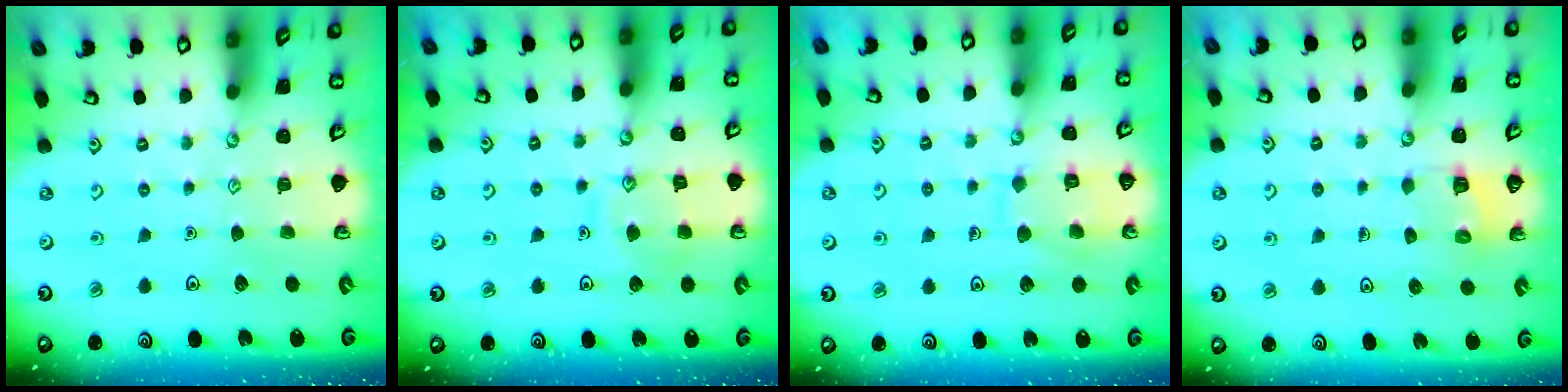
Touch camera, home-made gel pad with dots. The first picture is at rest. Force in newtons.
{"total": 9.4, "press": 9.4, "slide": 0.8}
{"total": 8.8, "press": 8.8, "slide": 0.5}
{"total": 4.6, "press": 4.6, "slide": 0.2}